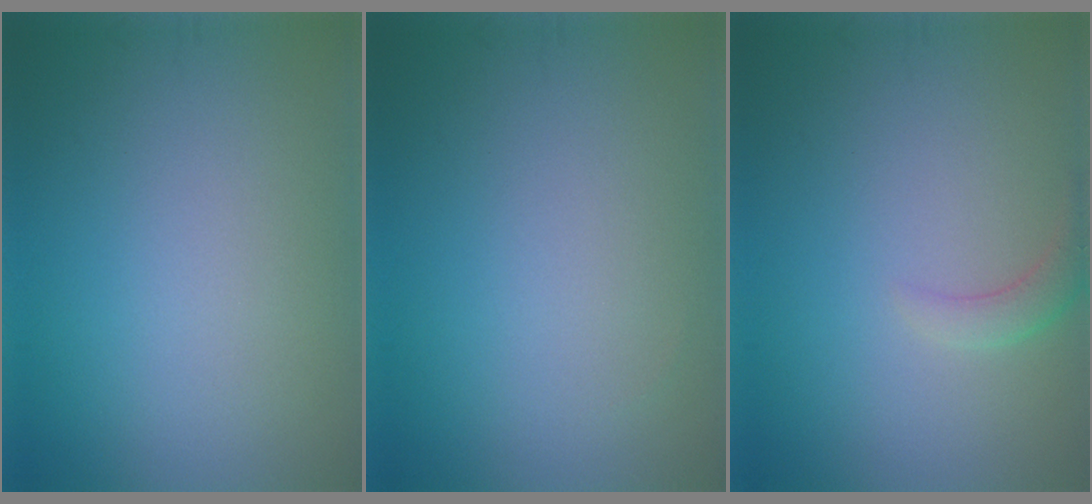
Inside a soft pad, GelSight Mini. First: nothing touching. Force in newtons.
{"total": 0.0}
{"total": 1.6, "press": 1.6, "slide": 0.3}